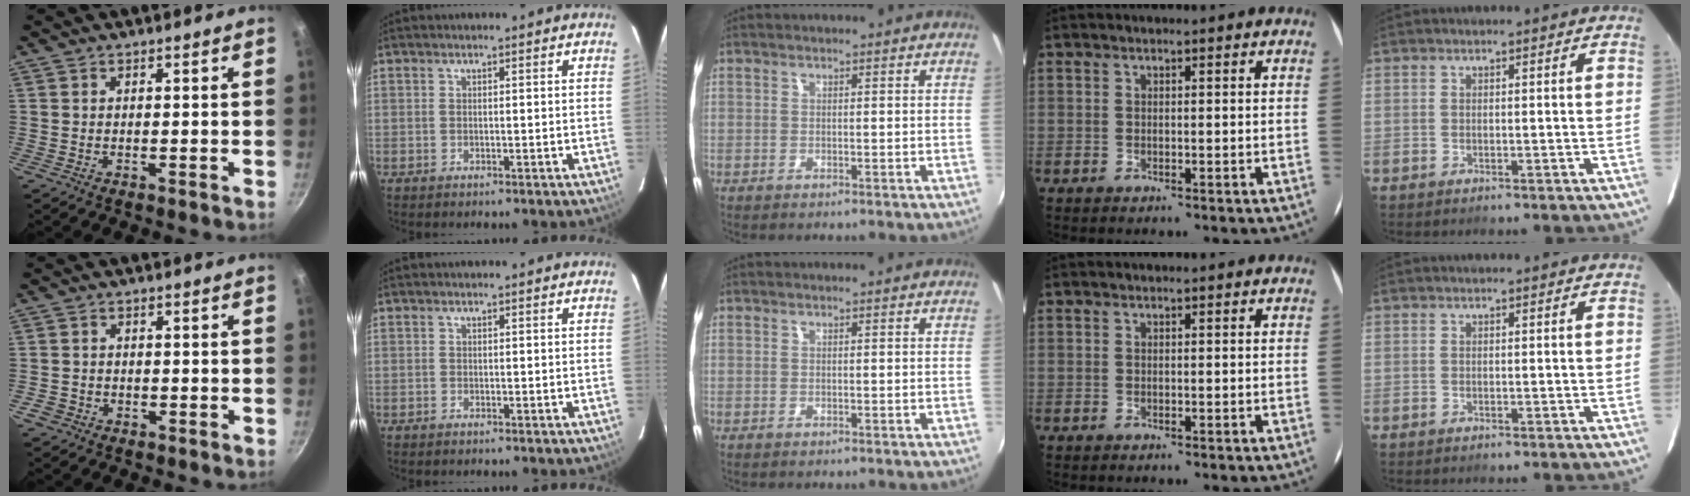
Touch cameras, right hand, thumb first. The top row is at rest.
{"thumb": {"total": 2.2, "force": [-1.1, 1.7, 0.7], "torque": [-0.013, 0.009, -0.018]}}